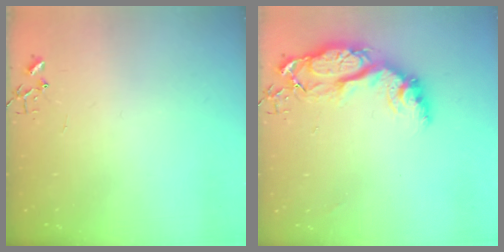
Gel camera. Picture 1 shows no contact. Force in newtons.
{"total": 15.4, "press": 15.3, "slide": 1.2}